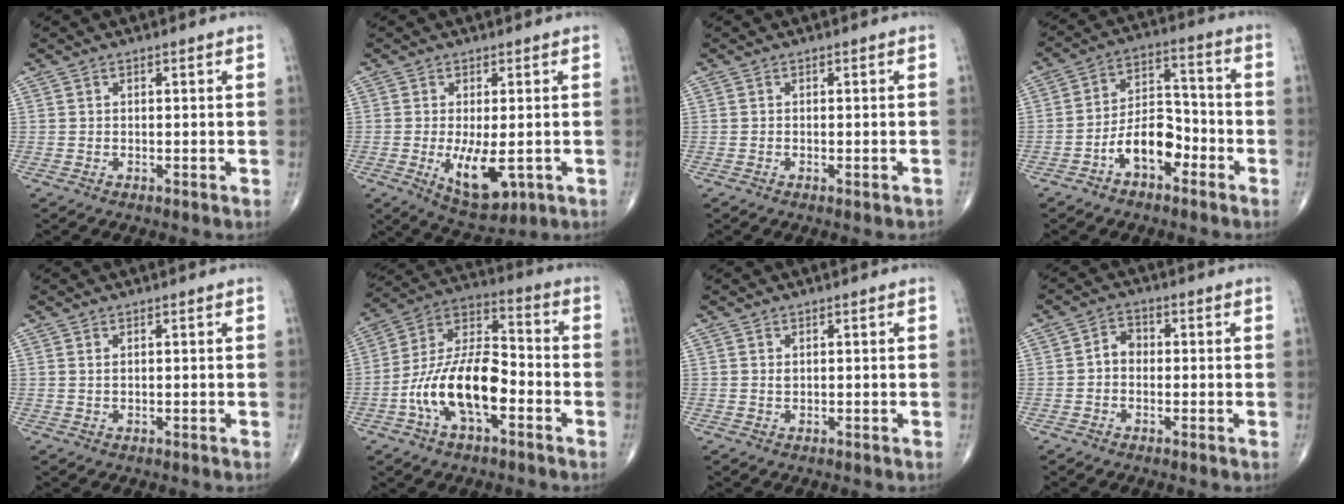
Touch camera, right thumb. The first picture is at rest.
{"total": 8.4, "force": [-1.8, 3.5, 7.4], "torque": [-0.118, -0.021, -0.017]}
{"total": 0.9, "force": [-0.6, 0.2, 0.7], "torque": [-0.010, -0.001, -0.007]}
{"total": 9.7, "force": [-4.7, 5.4, 6.6], "torque": [-0.092, 0.047, -0.087]}
{"total": 0.6, "force": [0.3, 0.2, 0.4], "torque": [-0.009, 0.002, 0.007]}
{"total": 16.5, "force": [-5.4, 7.8, 13.5], "torque": [-0.246, 0.047, -0.102]}
{"total": 0.5, "force": [0.2, 0.4, 0.4], "torque": [-0.005, -0.001, 0.005]}
{"total": 3.3, "force": [-0.4, 2.6, 2.0], "torque": [-0.021, 0.017, -0.017]}